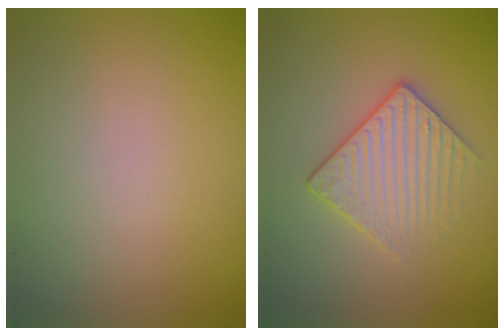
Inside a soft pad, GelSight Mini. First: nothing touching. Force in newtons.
{"total": 3.1, "press": 2.9, "slide": 1.1}